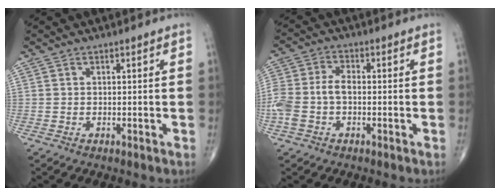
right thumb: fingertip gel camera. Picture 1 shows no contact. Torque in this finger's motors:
{"motor_torque": [1.22, 0.86, 0.95, -0.28, 0.08]}